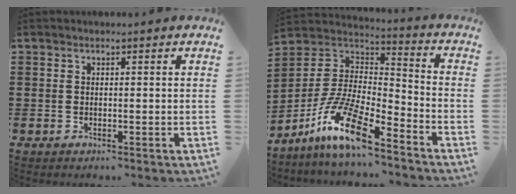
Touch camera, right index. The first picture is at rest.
{"total": 12.8, "force": [-8.6, 3.2, 8.9], "torque": [-0.196, 0.006, -0.171]}